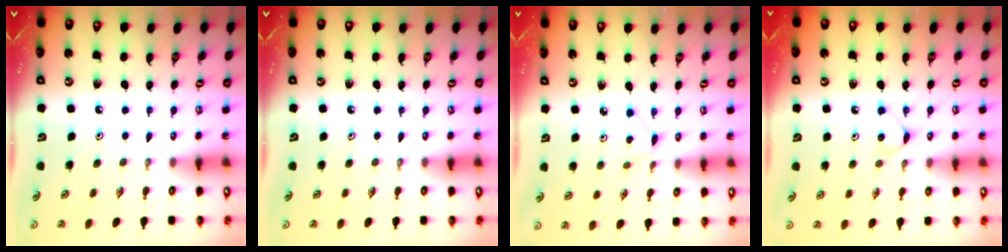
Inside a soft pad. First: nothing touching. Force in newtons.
{"total": 0.0}
{"total": 2.5, "press": 2.5, "slide": 0.3}
{"total": 4.7, "press": 4.7, "slide": 0.7}